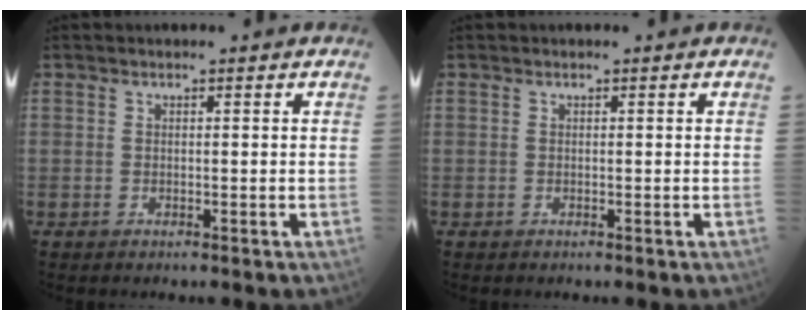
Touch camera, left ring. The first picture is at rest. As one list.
[{"total": 0.0}]